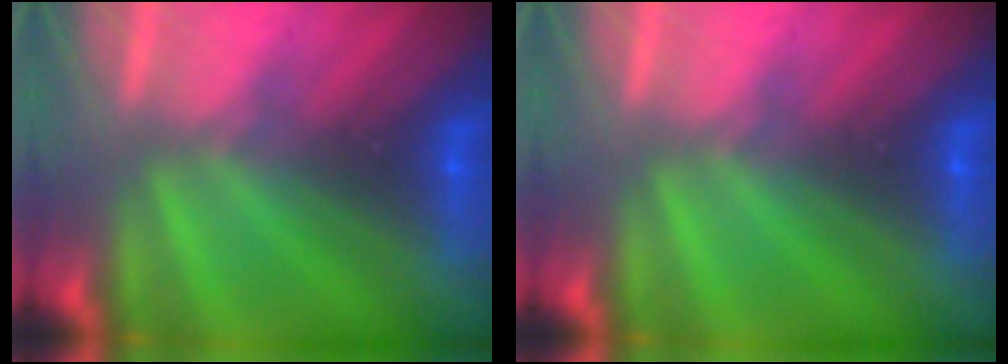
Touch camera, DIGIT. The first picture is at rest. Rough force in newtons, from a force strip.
{"total": 0.0}